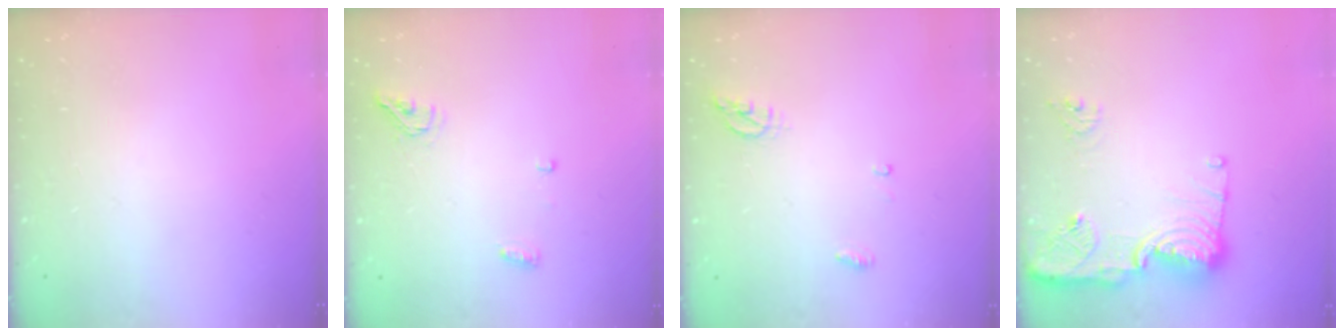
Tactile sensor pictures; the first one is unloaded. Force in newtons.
{"total": 4.9, "press": 4.8, "slide": 1.0}
{"total": 4.5, "press": 4.3, "slide": 1.2}
{"total": 14.8, "press": 14.7, "slide": 1.5}